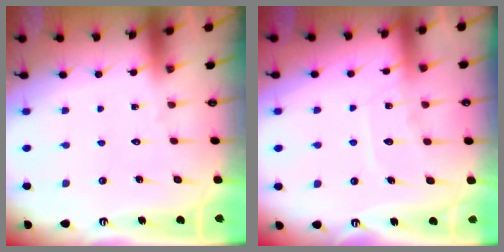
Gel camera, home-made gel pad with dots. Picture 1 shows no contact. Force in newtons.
{"total": 7.0, "press": 6.9, "slide": 0.6}